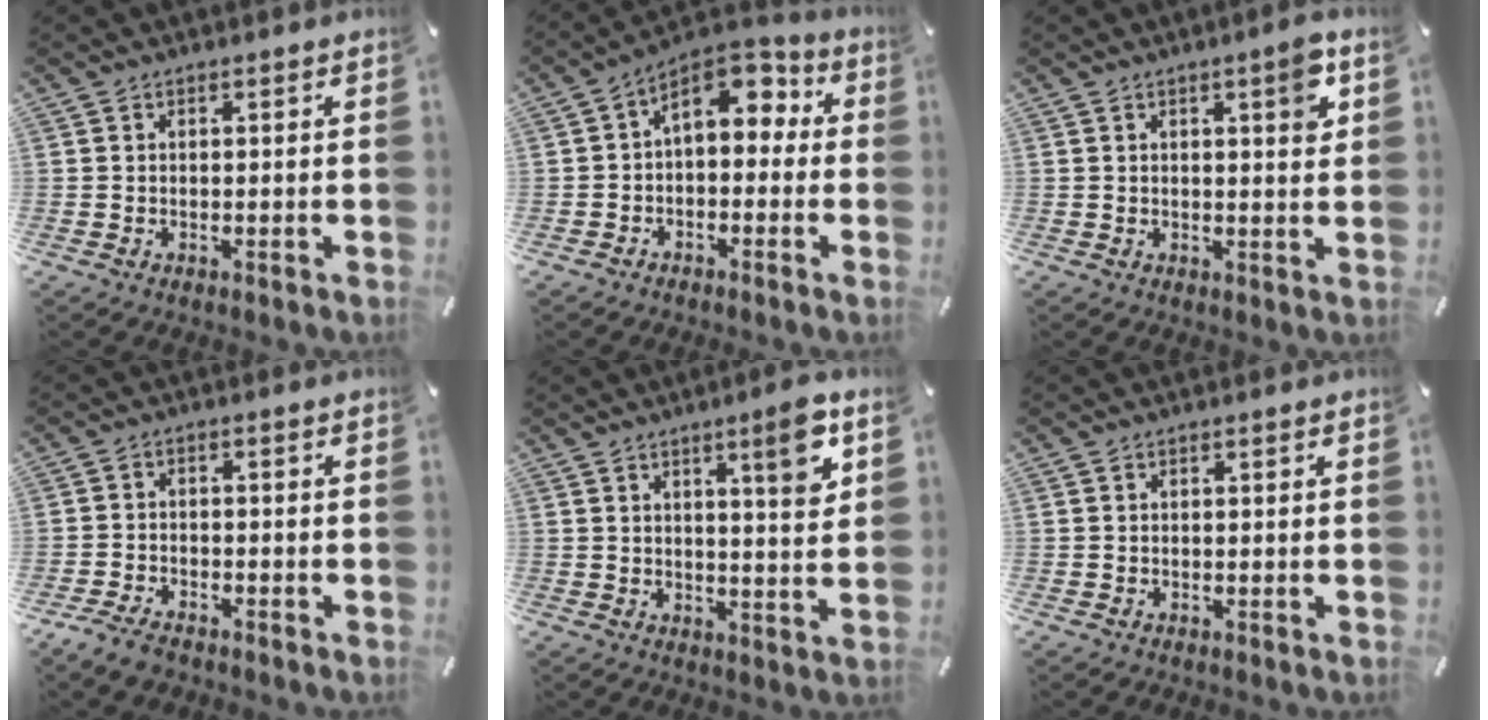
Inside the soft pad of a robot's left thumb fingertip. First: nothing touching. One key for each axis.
{"total": 8.1, "fx": 2.4, "fy": 5.5, "fz": 5.3, "tx": -0.067, "ty": -0.016, "tz": 0.040}
{"total": 5.7, "fx": 2.3, "fy": 1.6, "fz": 5.0, "tx": -0.068, "ty": -0.008, "tz": 0.032}
{"total": 3.9, "fx": -3.2, "fy": 1.6, "fz": 1.5, "tx": -0.044, "ty": 0.012, "tz": -0.066}
{"total": 8.8, "fx": 4.5, "fy": 1.3, "fz": 7.5, "tx": -0.105, "ty": -0.023, "tz": 0.063}
{"total": 0.0}